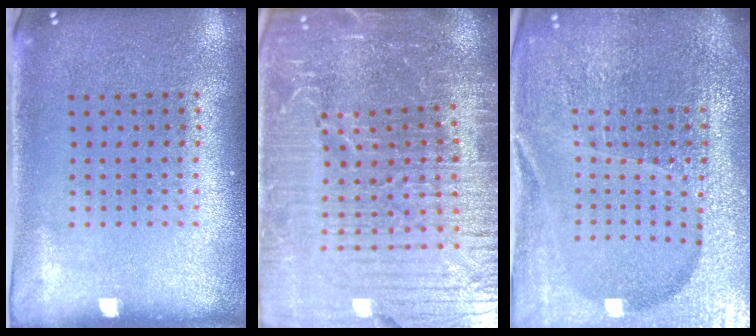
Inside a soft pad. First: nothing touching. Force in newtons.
{"total": 7.1, "press": 6.1, "slide": 3.6}
{"total": 6.2, "press": 5.5, "slide": 2.9}